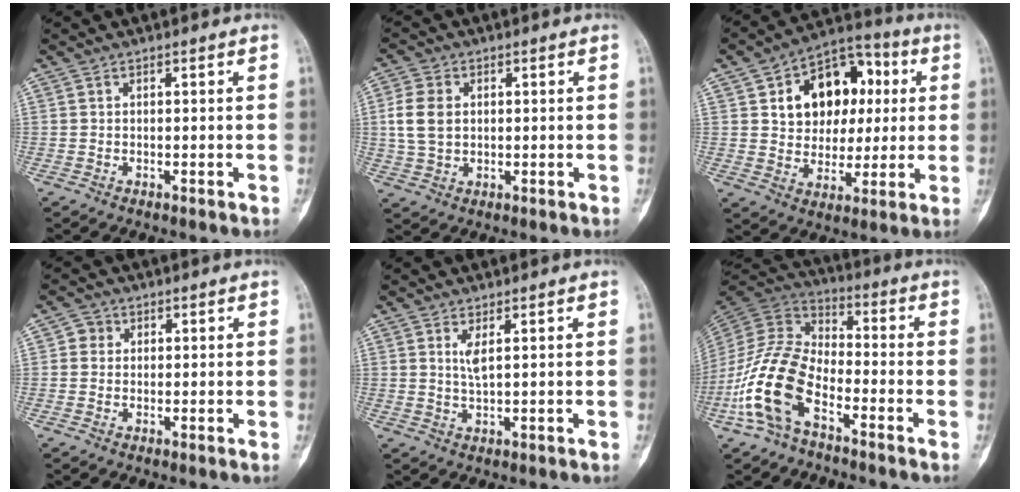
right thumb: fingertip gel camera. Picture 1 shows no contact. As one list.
[{"total": 6.6, "force": [0.9, 4.8, 4.5], "torque": [-0.092, 0.003, 0.020]}, {"total": 16.5, "force": [4.1, 12.0, 10.5], "torque": [-0.106, 0.014, 0.063]}, {"total": 2.1, "force": [0.5, 1.9, 0.6], "torque": [0.003, 0.002, 0.001]}, {"total": 2.4, "force": [0.9, 0.4, 2.2], "torque": [-0.052, -0.009, 0.025]}, {"total": 15.3, "force": [-6.8, 7.9, 11.2], "torque": [-0.230, 0.052, -0.143]}]